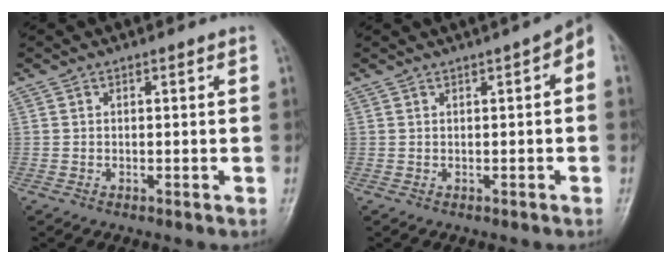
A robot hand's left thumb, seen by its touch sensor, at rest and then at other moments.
{"total": 4.3, "force": [1.4, 1.2, 3.9], "torque": [-0.046, 0.018, 0.009]}